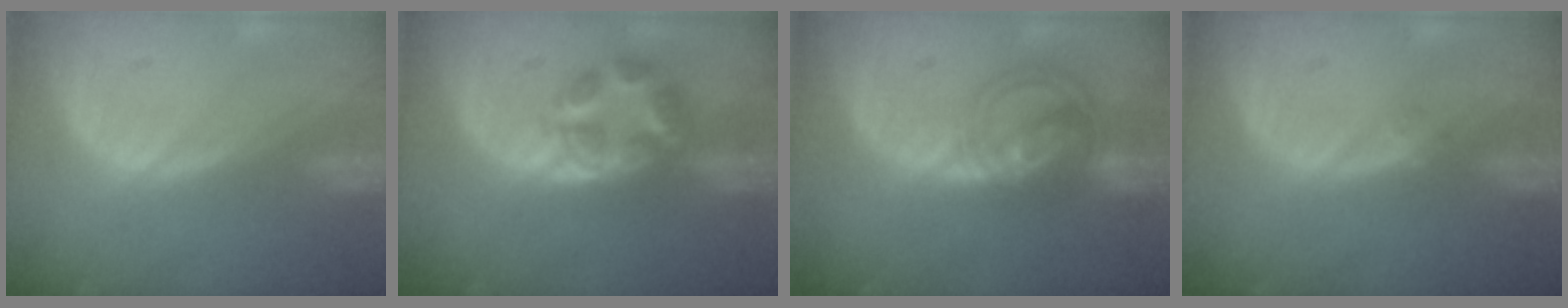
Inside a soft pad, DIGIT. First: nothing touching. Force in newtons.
{"total": 5.9, "press": 5.5, "slide": 2.2}
{"total": 6.3, "press": 6.1, "slide": 1.4}
{"total": 1.0, "press": 0.9, "slide": 0.4}